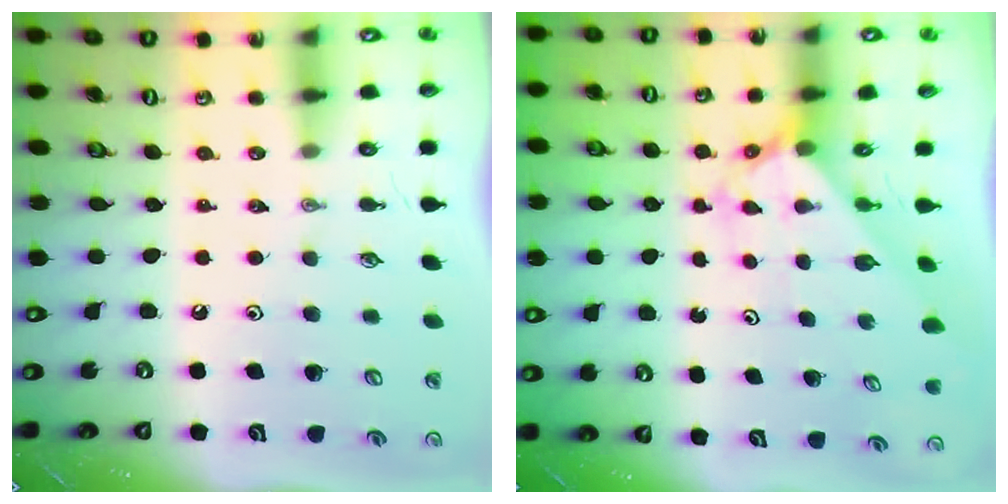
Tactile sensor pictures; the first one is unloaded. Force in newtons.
{"total": 2.4, "press": 2.4, "slide": 0.2}